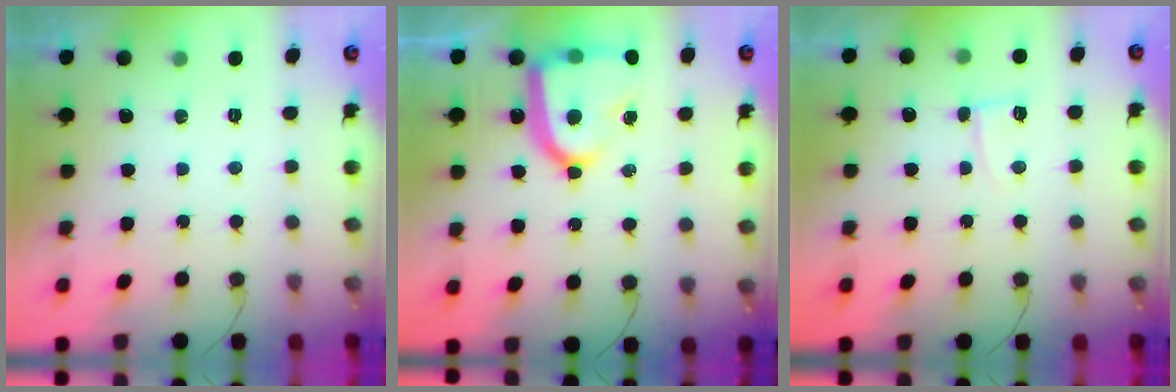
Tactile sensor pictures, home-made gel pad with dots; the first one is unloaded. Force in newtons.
{"total": 18.3, "press": 18.2, "slide": 1.5}
{"total": 3.5, "press": 3.5, "slide": 0.5}